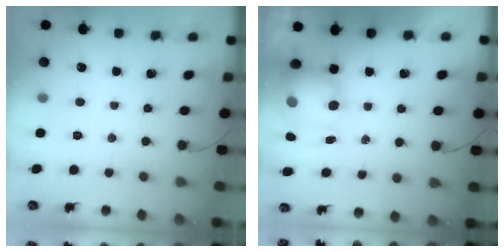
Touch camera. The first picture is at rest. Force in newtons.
{"total": 10.2, "press": 10.1, "slide": 1.7}